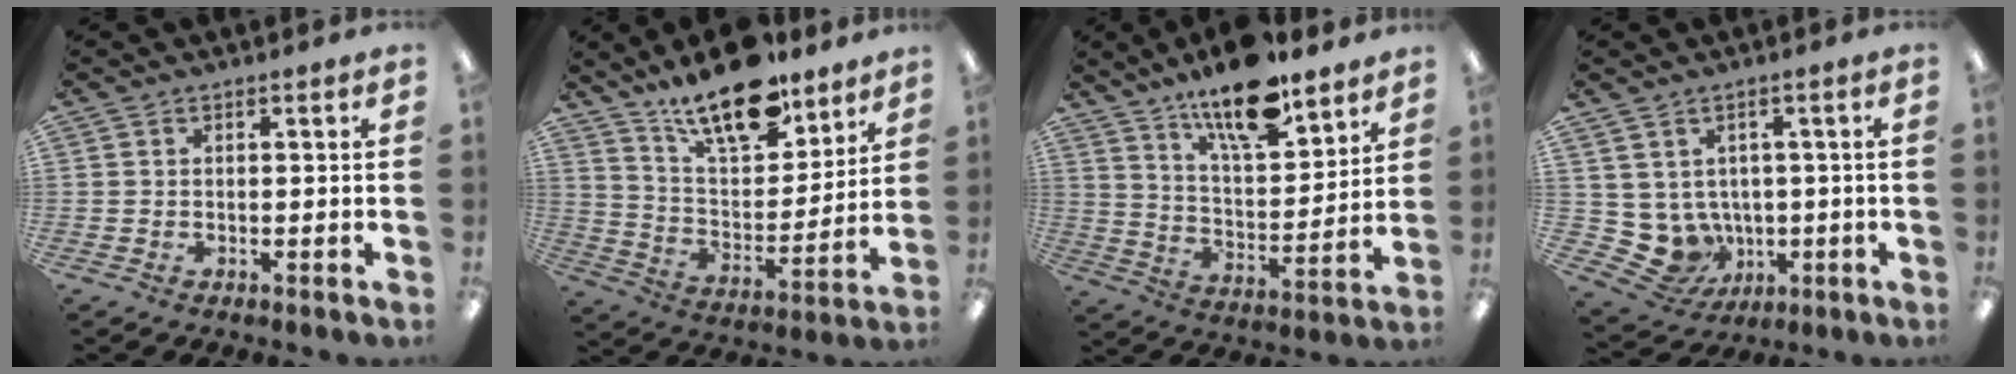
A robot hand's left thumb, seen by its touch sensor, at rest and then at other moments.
{"total": 18.5, "force": [14.5, 6.9, 9.2], "torque": [-0.166, -0.087, 0.253]}
{"total": 15.8, "force": [12.5, 4.8, 8.3], "torque": [-0.140, -0.077, 0.214]}
{"total": 6.6, "force": [0.5, 6.4, 1.4], "torque": [-0.068, -0.020, 0.019]}